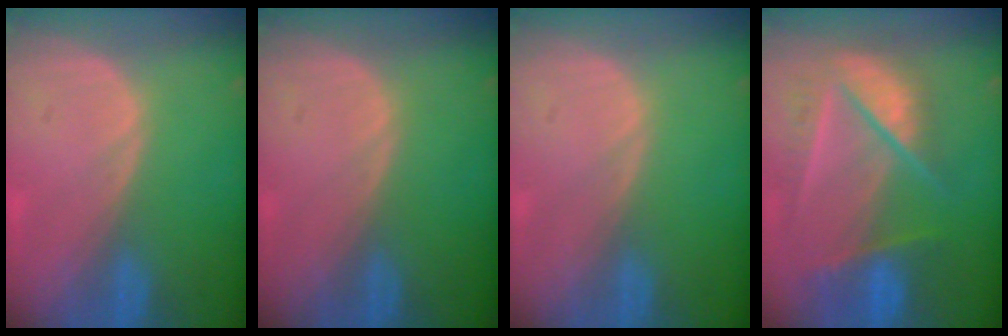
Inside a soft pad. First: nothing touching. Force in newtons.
{"total": 0.0}
{"total": 0.0}
{"total": 9.7, "press": 8.2, "slide": 5.1}